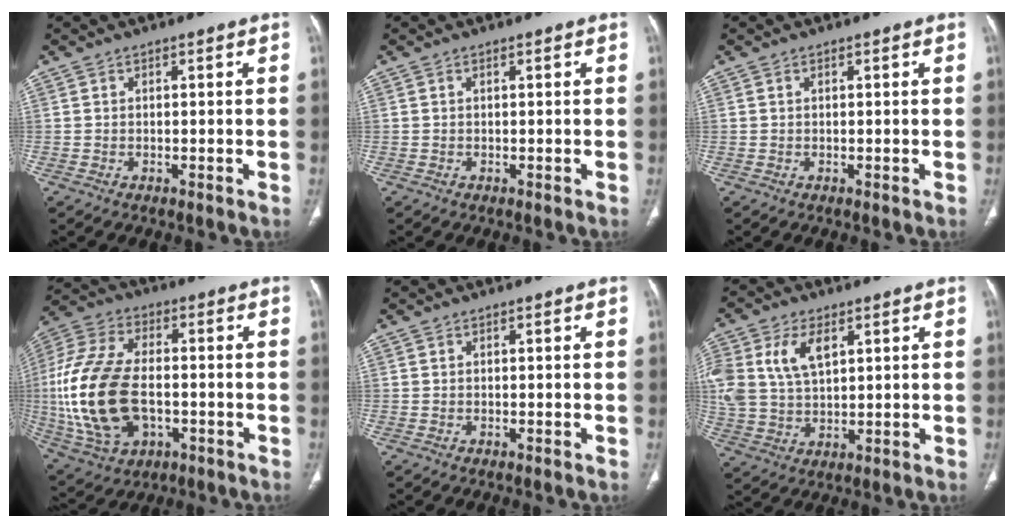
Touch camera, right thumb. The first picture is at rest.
{"total": 0.0}
{"total": 0.0}
{"total": 22.0, "force": [-2.3, 13.0, 17.5], "torque": [-0.381, 0.003, -0.031]}
{"total": 0.0}
{"total": 13.1, "force": [4.6, 8.1, 9.3], "torque": [-0.207, -0.005, 0.097]}